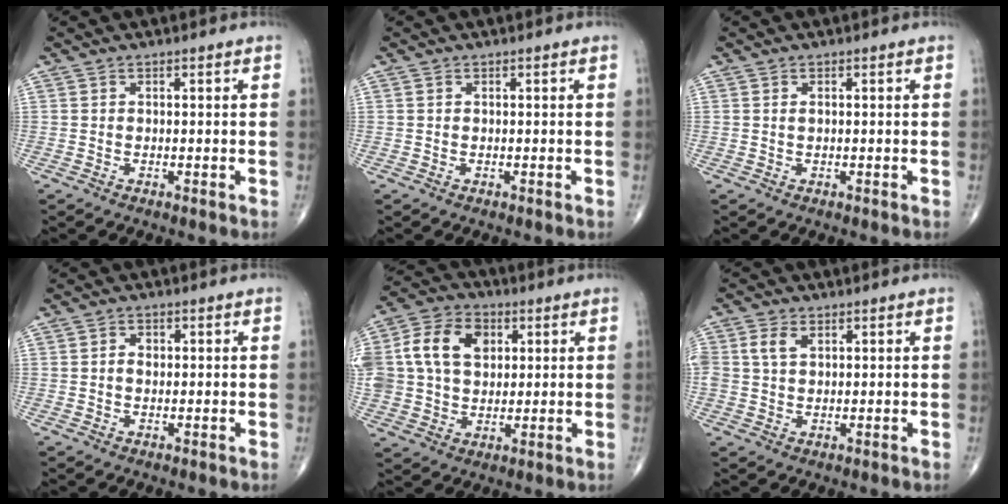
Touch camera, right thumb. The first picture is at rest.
{"total": 0.0}
{"total": 0.7, "force": [0.2, 0.4, 0.6], "torque": [-0.012, 0.004, 0.006]}
{"total": 2.0, "force": [0.2, 1.5, 1.3], "torque": [-0.017, 0.005, 0.002]}
{"total": 15.4, "force": [3.6, 11.5, 9.6], "torque": [-0.177, 0.012, 0.064]}
{"total": 4.1, "force": [1.4, 2.7, 2.7], "torque": [-0.055, 0.005, 0.029]}